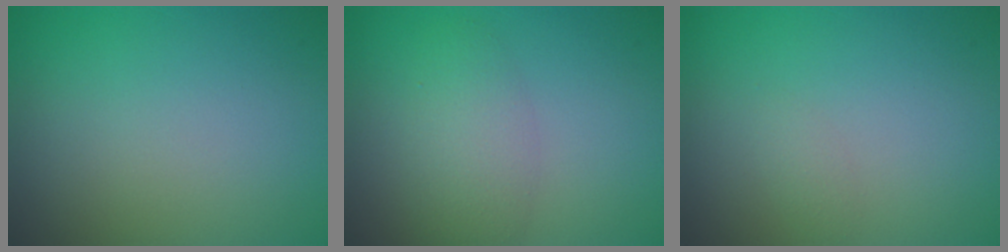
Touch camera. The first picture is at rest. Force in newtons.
{"total": 3.3, "press": 3.3, "slide": 0.2}
{"total": 0.7, "press": 0.7, "slide": 0.1}